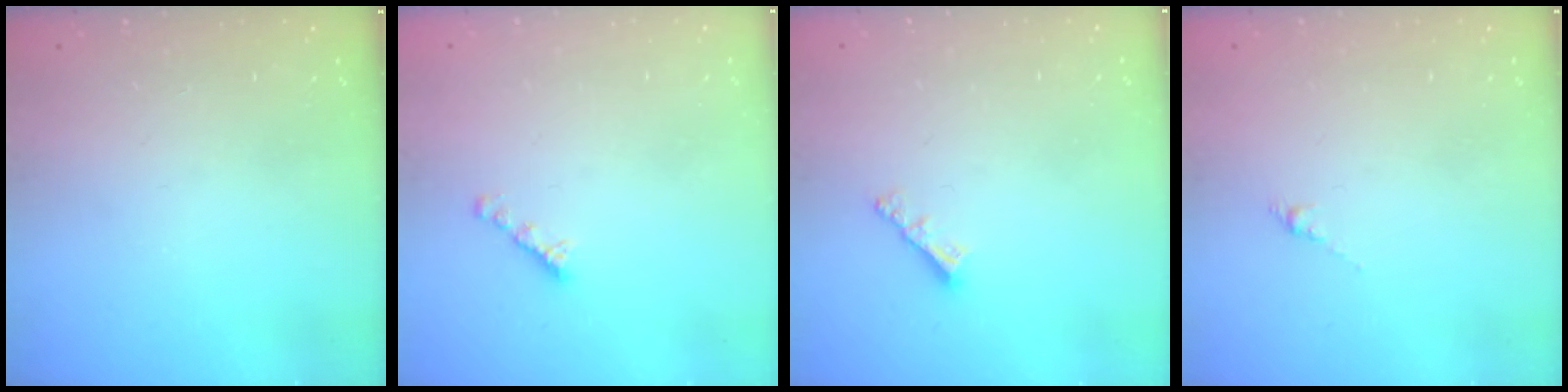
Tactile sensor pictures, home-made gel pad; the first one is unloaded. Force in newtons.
{"total": 2.7, "press": 2.6, "slide": 0.8}
{"total": 2.9, "press": 2.9, "slide": 0.3}
{"total": 0.0}